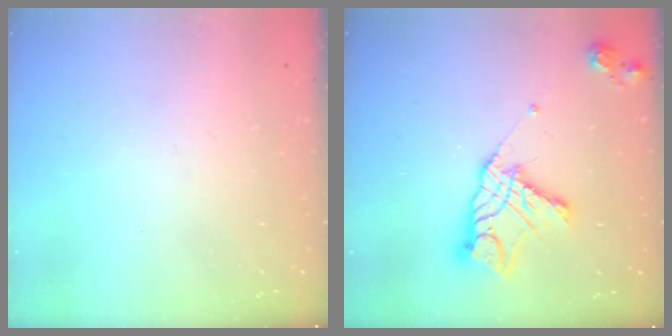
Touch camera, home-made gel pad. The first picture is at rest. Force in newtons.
{"total": 13.2, "press": 13.1, "slide": 1.1}